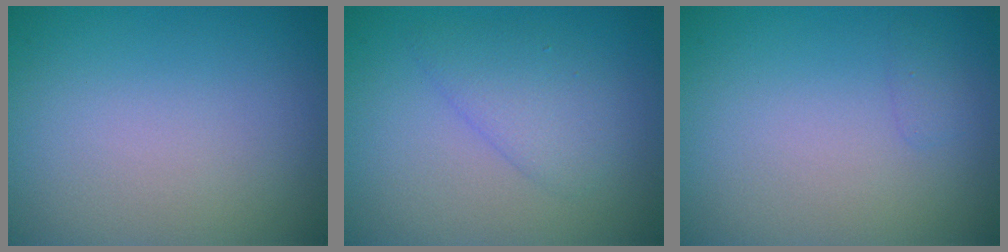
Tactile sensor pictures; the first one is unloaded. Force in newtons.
{"total": 2.5, "press": 2.5, "slide": 0.3}
{"total": 0.6, "press": 0.6, "slide": 0.1}